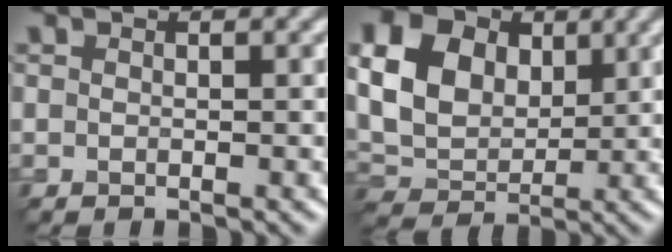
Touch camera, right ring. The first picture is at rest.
{"total": 9.6, "force": [2.7, 7.0, 6.0], "torque": [-0.161, 0.015, 0.039]}